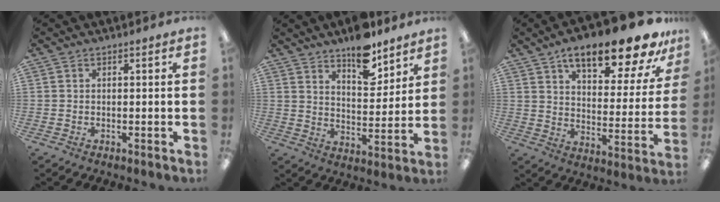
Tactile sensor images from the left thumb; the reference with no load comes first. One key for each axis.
{"total": 11.2, "fx": 9.0, "fy": 4.3, "fz": 5.1, "tx": -0.062, "ty": -0.059, "tz": 0.158}
{"total": 17.9, "fx": 13.2, "fy": 5.7, "fz": 10.7, "tx": -0.161, "ty": -0.083, "tz": 0.217}